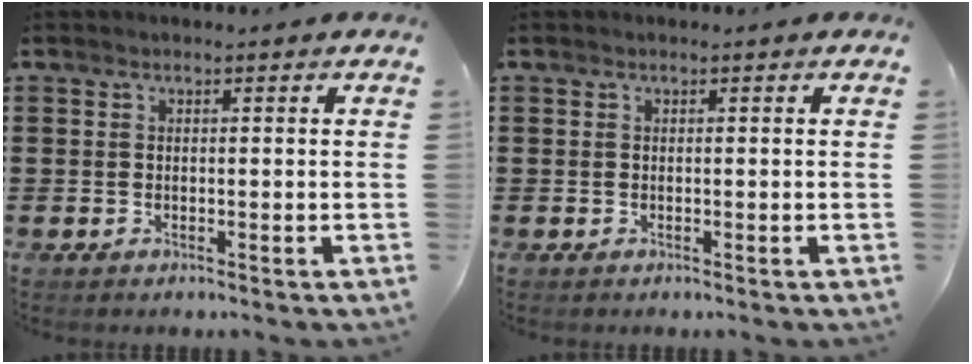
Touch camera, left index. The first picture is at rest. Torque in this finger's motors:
{"motor_torque": [0.00, 0.00, 0.00, -0.01]}